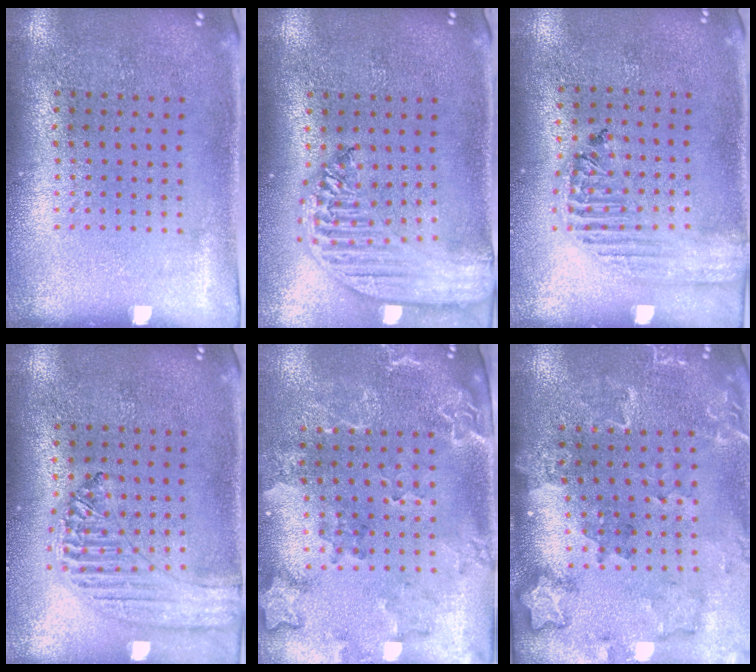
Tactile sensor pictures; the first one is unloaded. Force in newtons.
{"total": 2.6, "press": 2.1, "slide": 1.5}
{"total": 1.7, "press": 1.6, "slide": 0.6}
{"total": 1.2, "press": 1.2, "slide": 0.1}
{"total": 2.0, "press": 1.9, "slide": 0.7}
{"total": 1.8, "press": 1.8, "slide": 0.2}